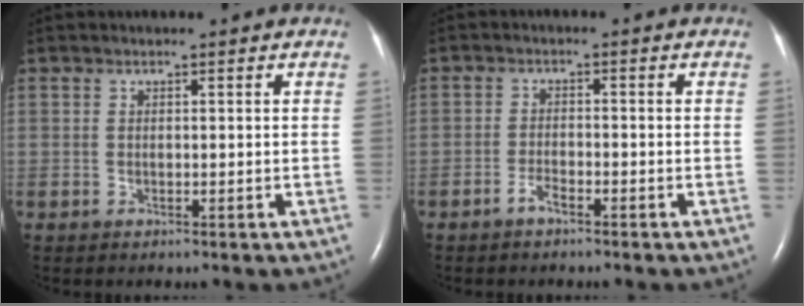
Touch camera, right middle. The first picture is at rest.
{"total": 2.0, "force": [-1.5, 0.4, 1.2], "torque": [-0.027, 0.001, -0.030]}